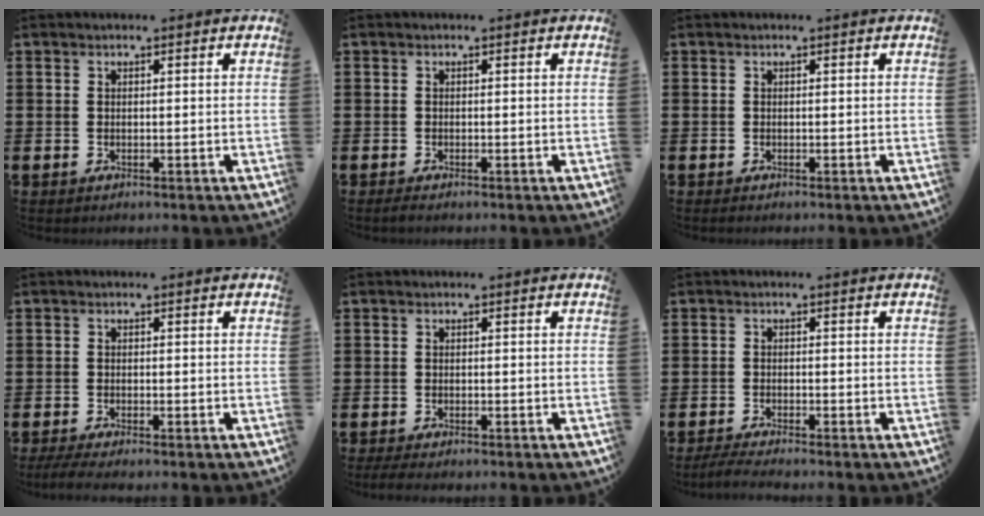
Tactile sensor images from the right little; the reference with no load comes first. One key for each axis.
{"total": 0.6, "fx": -0.3, "fy": 0.1, "fz": 0.4, "tx": -0.007, "ty": -0.002, "tz": -0.006}
{"total": 0.0}
{"total": 1.4, "fx": -0.9, "fy": 0.1, "fz": 1.0, "tx": -0.016, "ty": -0.001, "tz": -0.018}
{"total": 1.1, "fx": -0.8, "fy": 0.2, "fz": 0.7, "tx": -0.013, "ty": -0.002, "tz": -0.015}
{"total": 1.8, "fx": -1.4, "fy": 0.0, "fz": 1.0, "tx": -0.016, "ty": 0.002, "tz": -0.027}